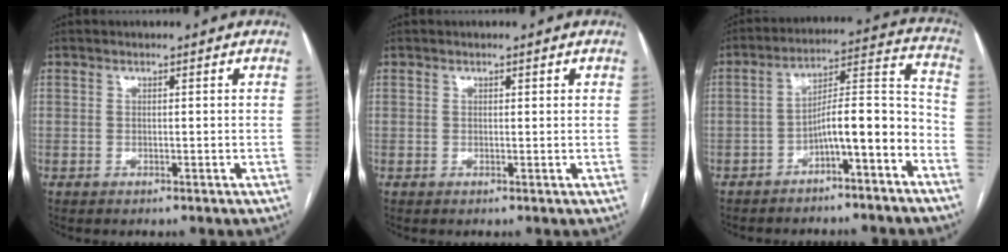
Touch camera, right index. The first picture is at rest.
{"total": 0.5, "force": [0.4, 0.3, 0.2], "torque": [-0.002, 0.001, 0.003]}
{"total": 10.2, "force": [-5.2, 1.4, 8.7], "torque": [-0.128, 0.039, -0.078]}